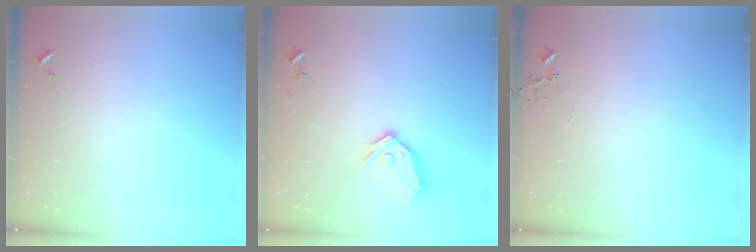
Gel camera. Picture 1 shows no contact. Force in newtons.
{"total": 13.2, "press": 13.1, "slide": 1.6}
{"total": 0.0}